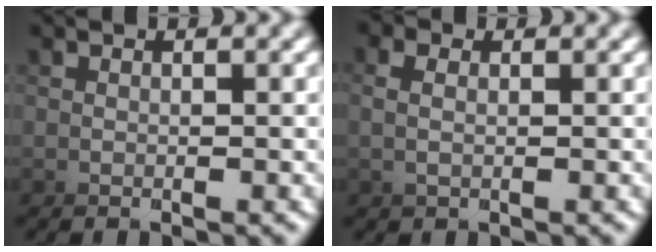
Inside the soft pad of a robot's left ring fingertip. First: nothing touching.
{"total": 2.9, "force": [-0.8, -2.6, -1.1], "torque": [0.030, 0.011, -0.019]}